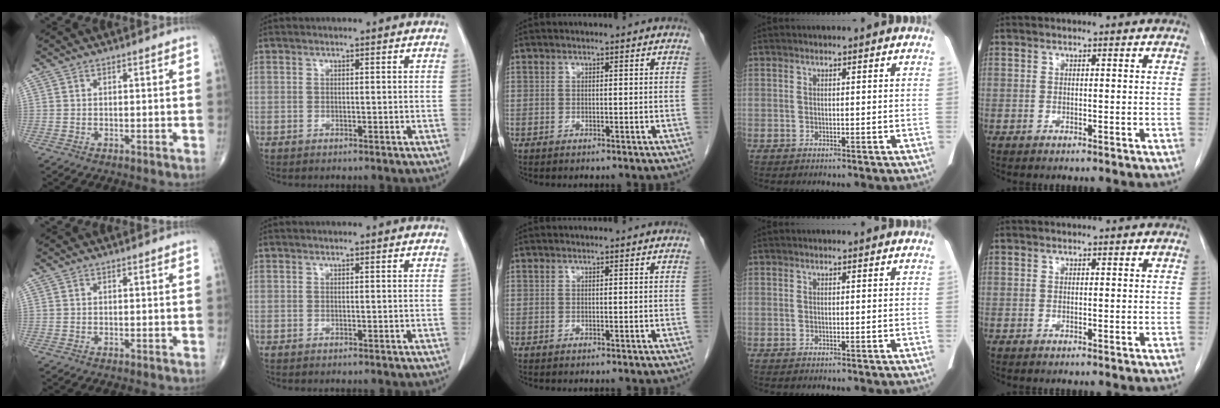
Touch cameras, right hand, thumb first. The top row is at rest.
{}